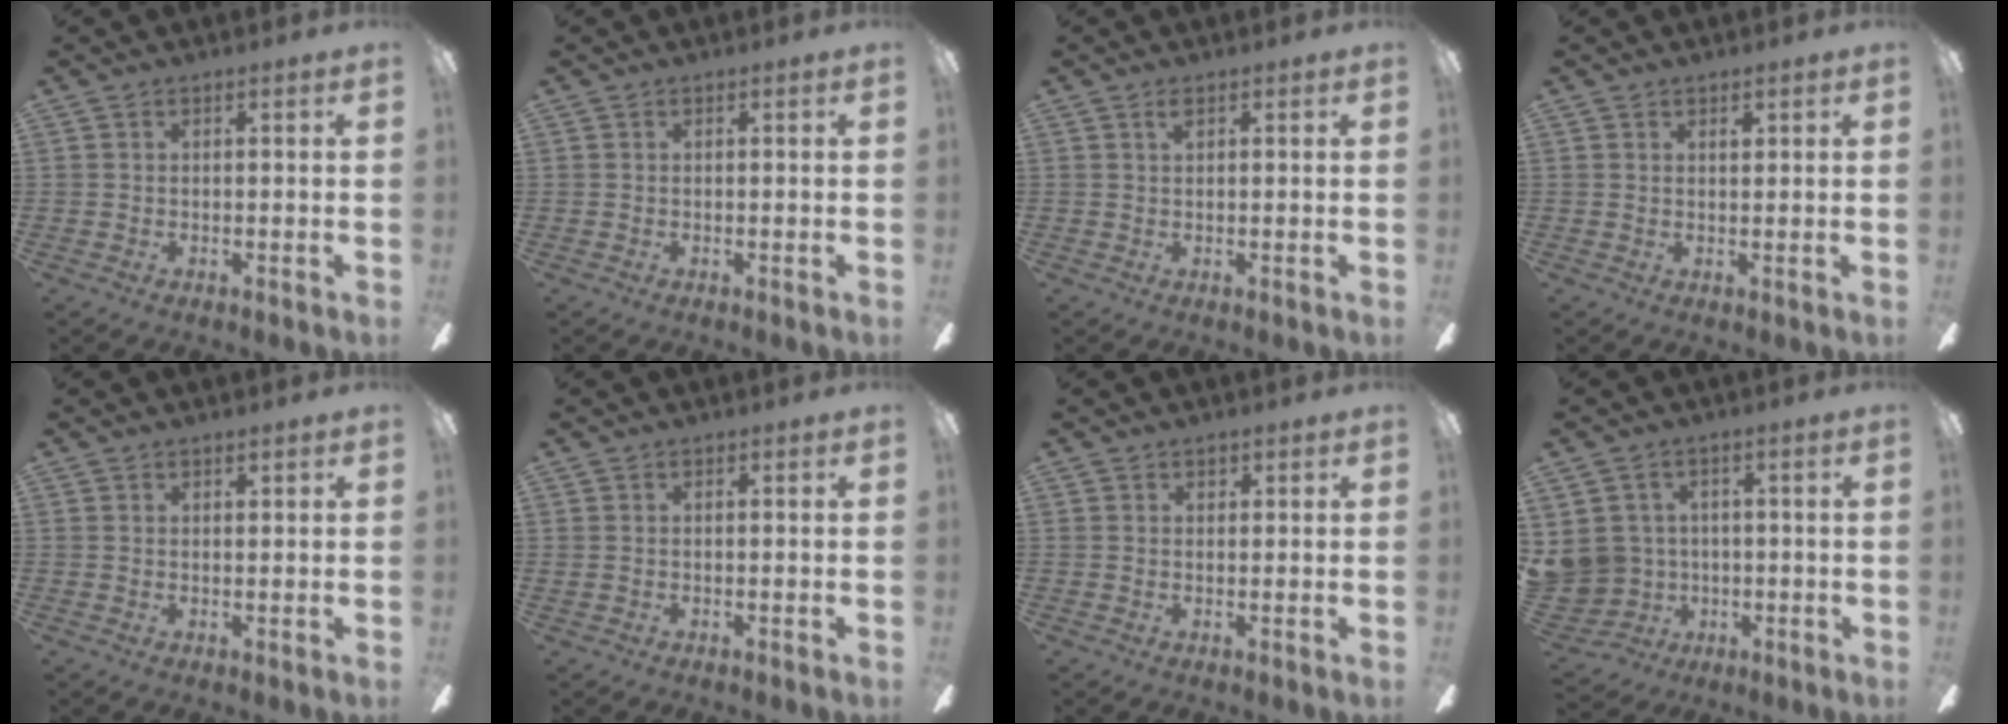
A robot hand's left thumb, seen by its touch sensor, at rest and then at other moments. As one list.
[{"total": 0.0}, {"total": 1.3, "force": [0.9, 0.4, 0.9], "torque": [-0.013, -0.003, 0.015]}, {"total": 1.8, "force": [1.3, 0.9, 0.7], "torque": [-0.001, -0.007, 0.022]}, {"total": 1.3, "force": [1.1, 0.6, 0.0], "torque": [0.007, -0.005, 0.021]}, {"total": 0.0}, {"total": 1.2, "force": [1.0, 0.8, 0.2], "torque": [0.011, -0.007, 0.015]}, {"total": 8.9, "force": [0.6, 8.8, 1.4], "torque": [-0.064, -0.004, 0.024]}]